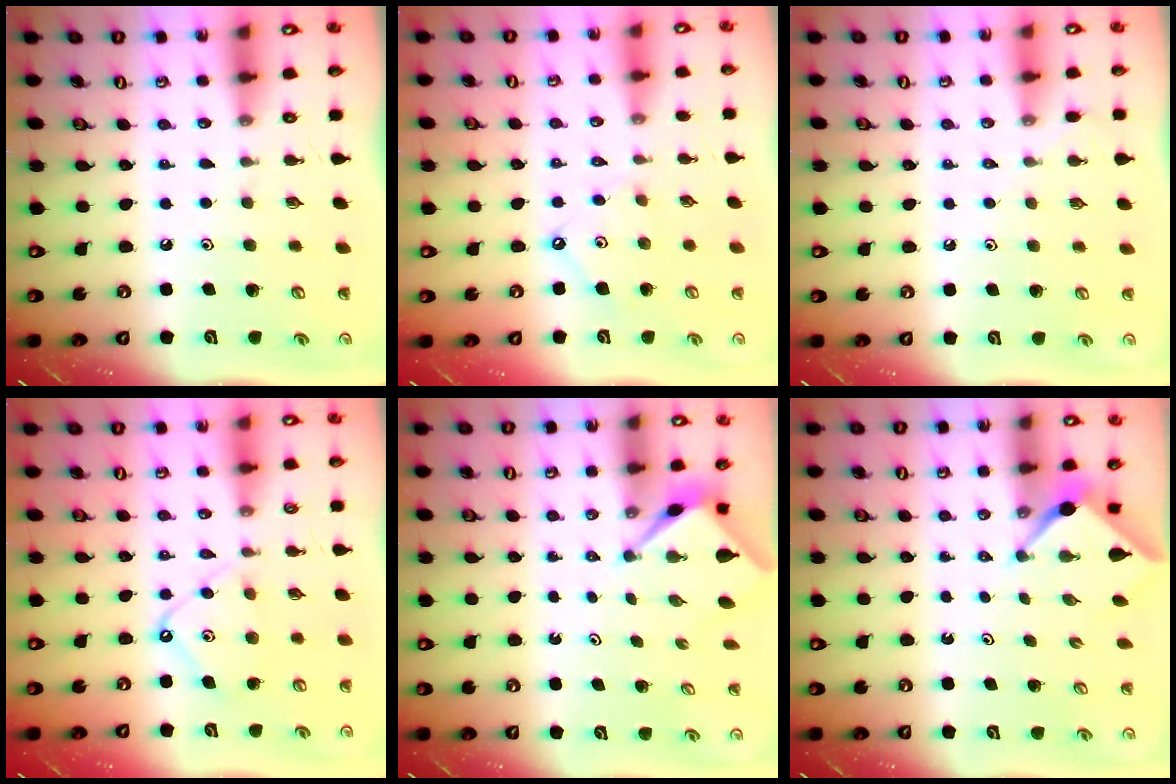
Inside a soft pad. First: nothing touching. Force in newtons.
{"total": 5.0, "press": 4.9, "slide": 0.6}
{"total": 2.9, "press": 2.9, "slide": 0.6}
{"total": 9.8, "press": 9.8, "slide": 1.0}
{"total": 2.7, "press": 2.7, "slide": 0.0}
{"total": 2.4, "press": 2.4, "slide": 0.3}